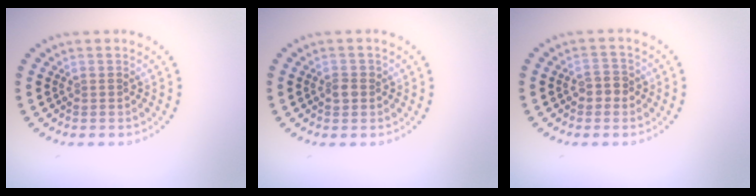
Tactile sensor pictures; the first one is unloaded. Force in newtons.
{"total": 1.3, "press": 1.3, "slide": 0.3}
{"total": 1.9, "press": 1.9, "slide": 0.6}